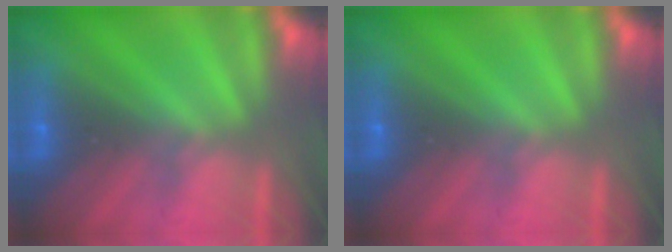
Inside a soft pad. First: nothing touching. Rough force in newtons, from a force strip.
{"total": 0.0}